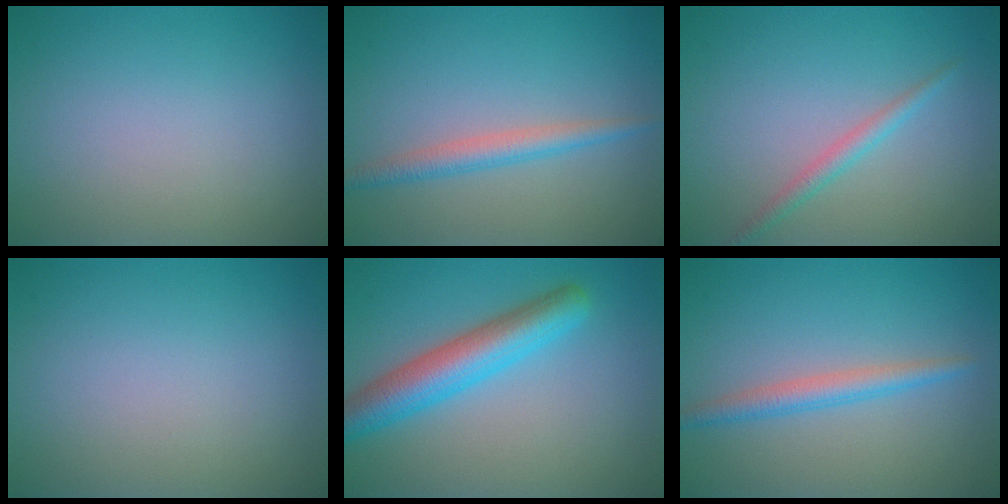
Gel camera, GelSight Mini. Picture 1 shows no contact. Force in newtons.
{"total": 2.3, "press": 2.3, "slide": 0.1}
{"total": 1.6, "press": 1.6, "slide": 0.1}
{"total": 0.0}
{"total": 5.7, "press": 5.7, "slide": 0.2}
{"total": 2.3, "press": 2.3, "slide": 0.1}